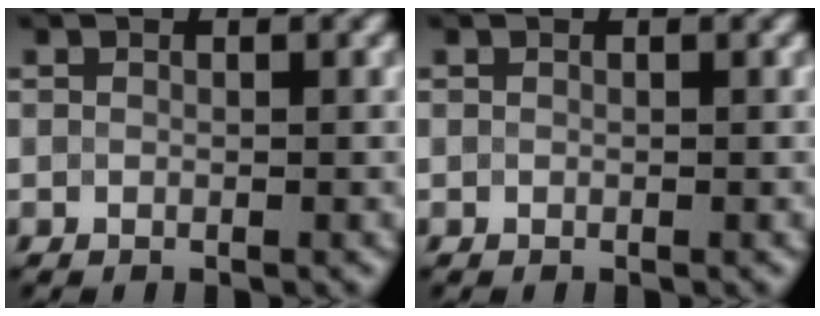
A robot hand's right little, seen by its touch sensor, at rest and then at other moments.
{"total": 0.0}